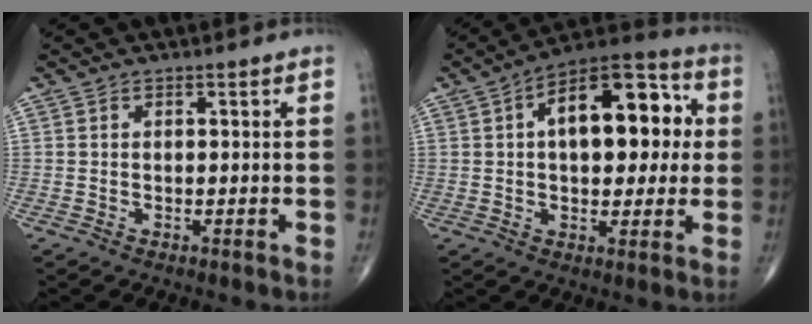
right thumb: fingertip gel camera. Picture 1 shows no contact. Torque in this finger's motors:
{"motor_torque": [0.02, 1.13, 0.98, 0.59, 0.11]}